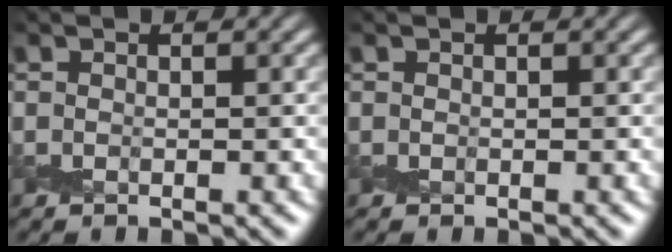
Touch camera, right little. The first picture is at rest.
{"total": 0.0}